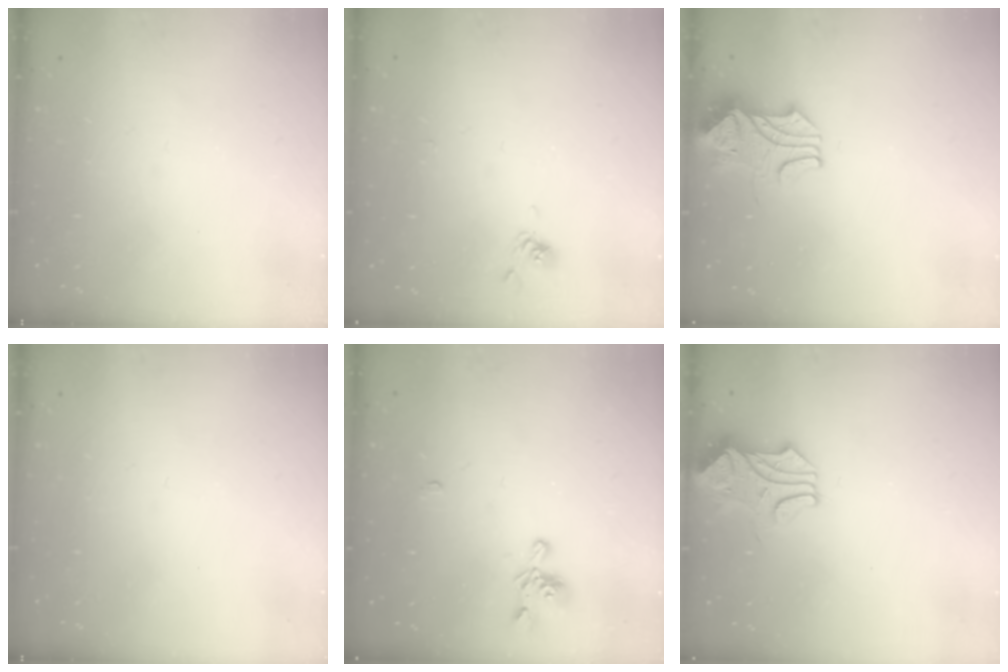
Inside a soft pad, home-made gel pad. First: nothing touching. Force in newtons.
{"total": 3.4, "press": 3.3, "slide": 0.4}
{"total": 2.5, "press": 2.3, "slide": 0.9}
{"total": 0.0}
{"total": 5.6, "press": 5.6, "slide": 0.2}
{"total": 0.6, "press": 0.6, "slide": 0.2}